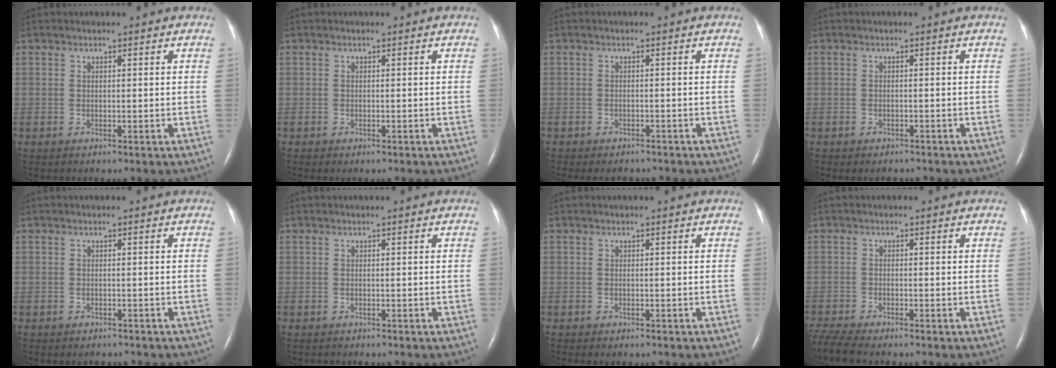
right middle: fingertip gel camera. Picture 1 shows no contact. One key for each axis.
{"total": 0.8, "fx": -0.6, "fy": 0.3, "fz": 0.4, "tx": -0.009, "ty": -0.002, "tz": -0.007}
{"total": 6.6, "fx": -6.0, "fy": 2.1, "fz": 1.7, "tx": -0.020, "ty": -0.004, "tz": -0.073}
{"total": 2.6, "fx": -2.3, "fy": 1.0, "fz": 0.4, "tx": -0.007, "ty": -0.002, "tz": -0.029}
{"total": 1.6, "fx": -1.4, "fy": 0.6, "fz": 0.2, "tx": -0.009, "ty": -0.001, "tz": -0.019}
{"total": 0.7, "fx": -0.7, "fy": 0.2, "fz": 0.2, "tx": -0.011, "ty": -0.001, "tz": -0.008}
{"total": 1.7, "fx": -1.4, "fy": 0.6, "fz": 0.8, "tx": -0.013, "ty": -0.004, "tz": -0.015}
{"total": 5.0, "fx": -4.6, "fy": 0.0, "fz": 2.0, "tx": -0.047, "ty": -0.018, "tz": -0.084}